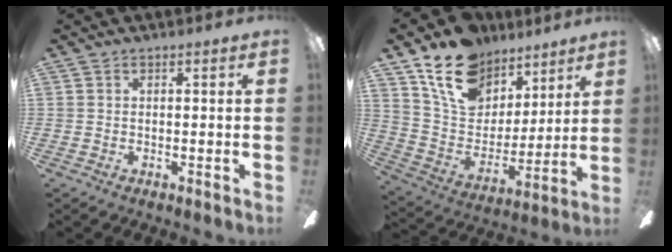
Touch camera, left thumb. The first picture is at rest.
{"total": 18.8, "force": [12.8, 11.4, 7.7], "torque": [-0.139, -0.071, 0.239]}